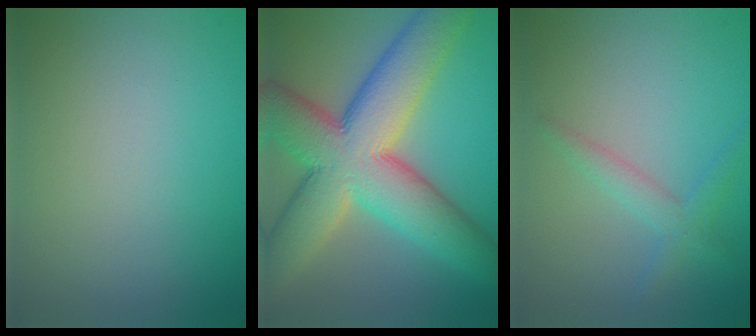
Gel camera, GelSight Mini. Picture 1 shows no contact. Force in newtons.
{"total": 13.7, "press": 13.7, "slide": 0.6}
{"total": 2.1, "press": 2.1, "slide": 0.0}